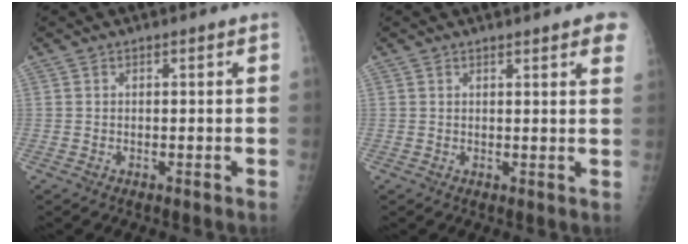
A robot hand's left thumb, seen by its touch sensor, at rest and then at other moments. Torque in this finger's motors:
{"motor_torque": [0.02, 0.18, -0.01, -0.17, 0.07]}